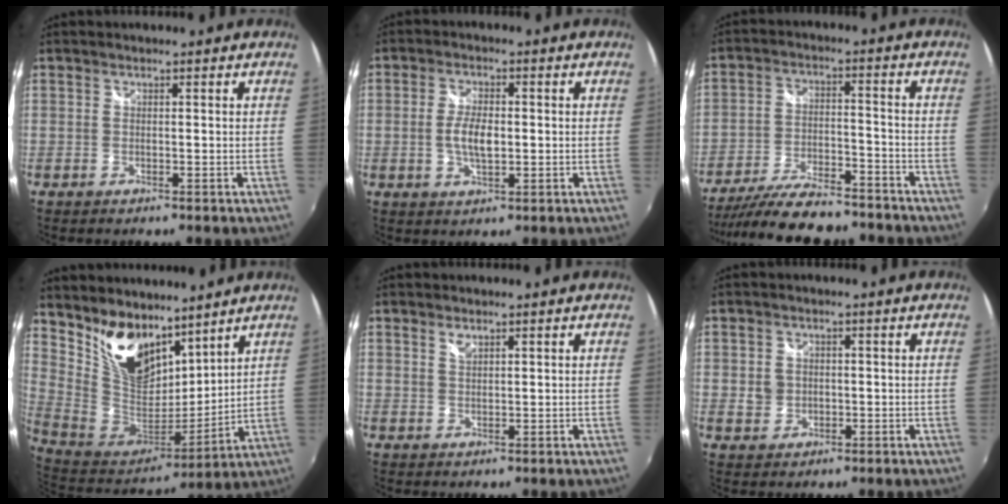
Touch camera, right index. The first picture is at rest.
{"total": 5.1, "force": [-0.4, 2.0, 4.7], "torque": [-0.094, -0.001, -0.007]}
{"total": 18.2, "force": [-15.7, 4.3, 8.0], "torque": [-0.164, -0.022, -0.239]}
{"total": 16.7, "force": [11.6, 8.8, 8.3], "torque": [-0.170, 0.004, 0.234]}
{"total": 1.4, "force": [1.1, 0.4, 0.8], "torque": [-0.015, 0.002, 0.019]}
{"total": 3.3, "force": [-0.3, 3.1, 1.3], "torque": [-0.023, 0.004, -0.006]}